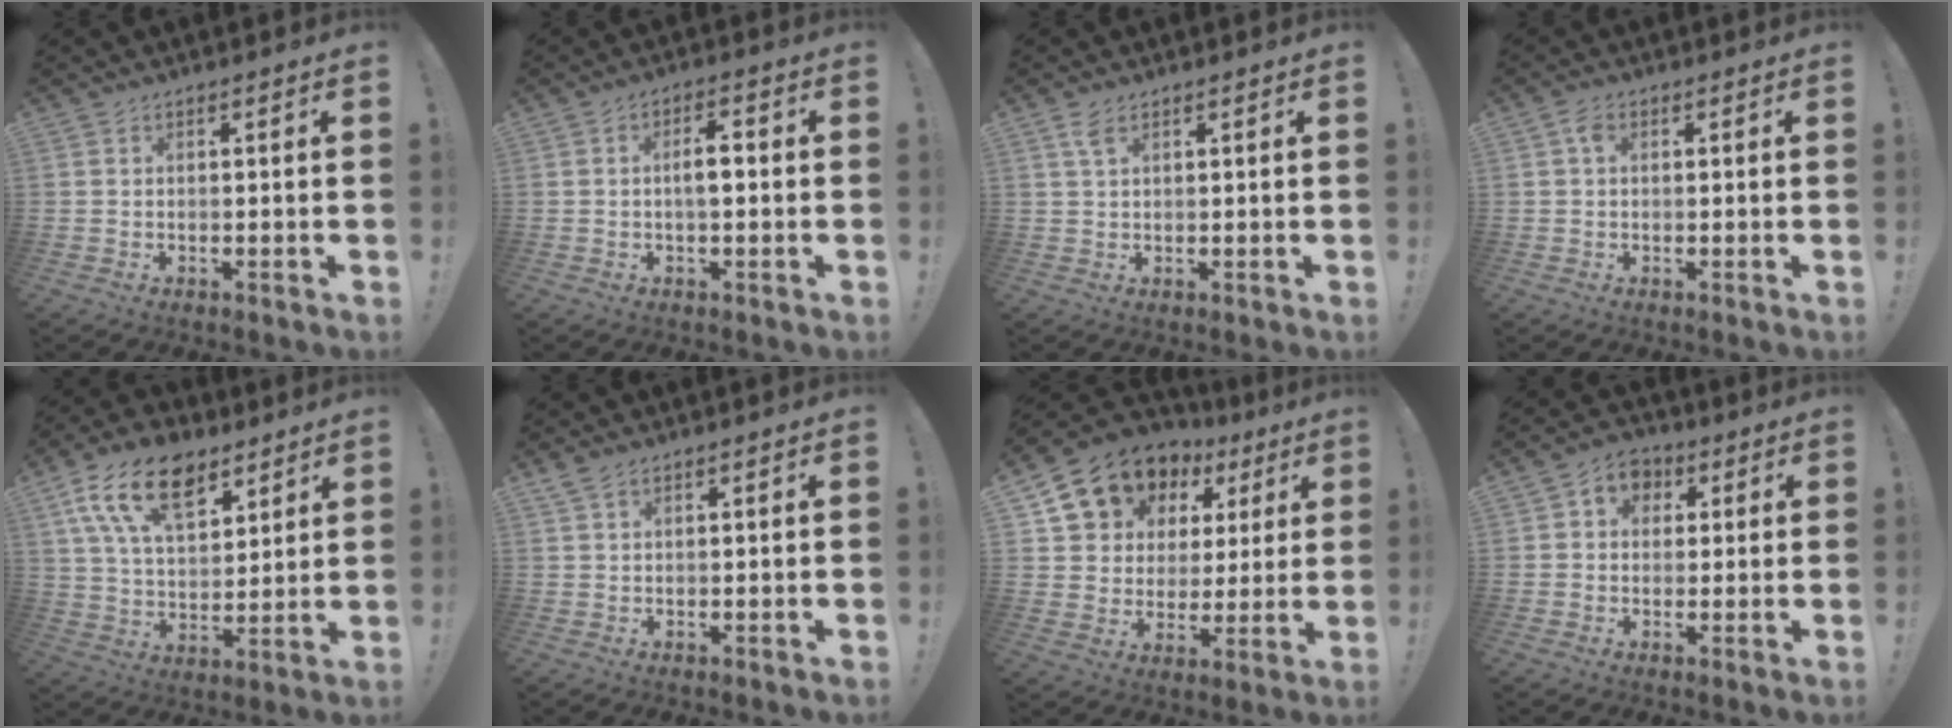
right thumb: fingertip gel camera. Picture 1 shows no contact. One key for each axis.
{"total": 4.8, "fx": -0.5, "fy": 1.9, "fz": 4.4, "tx": -0.070, "ty": 0.009, "tz": -0.012}
{"total": 3.3, "fx": 1.7, "fy": 1.4, "fz": 2.5, "tx": -0.048, "ty": -0.001, "tz": 0.030}
{"total": 2.4, "fx": 0.6, "fy": 1.5, "fz": 1.8, "tx": -0.034, "ty": 0.005, "tz": 0.009}
{"total": 18.3, "fx": 10.3, "fy": 10.2, "fz": 11.2, "tx": -0.195, "ty": -0.046, "tz": 0.188}
{"total": 2.1, "fx": 1.3, "fy": 1.0, "fz": 1.3, "tx": -0.032, "ty": 0.003, "tz": 0.026}
{"total": 13.6, "fx": 7.9, "fy": 9.9, "fz": 4.7, "tx": -0.083, "ty": -0.047, "tz": 0.162}
{"total": 6.2, "fx": 1.3, "fy": 5.5, "fz": 2.5, "tx": -0.029, "ty": 0.003, "tz": 0.025}